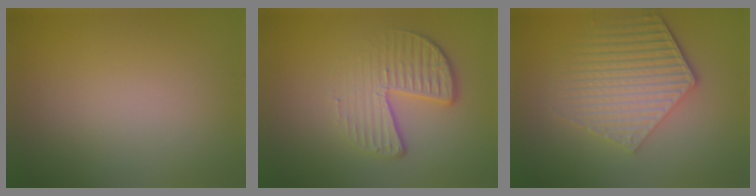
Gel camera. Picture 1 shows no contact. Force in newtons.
{"total": 4.4, "press": 2.9, "slide": 3.3}
{"total": 5.6, "press": 4.3, "slide": 3.6}